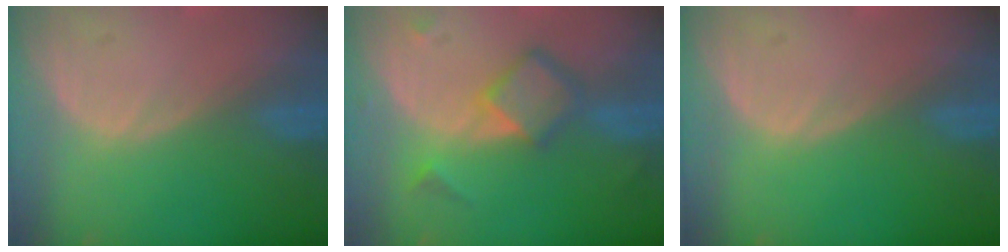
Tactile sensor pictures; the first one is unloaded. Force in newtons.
{"total": 6.6, "press": 5.7, "slide": 3.3}
{"total": 0.0}